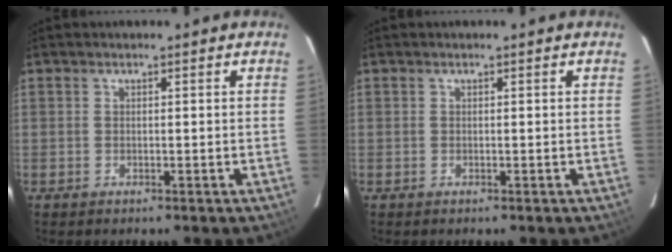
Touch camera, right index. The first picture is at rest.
{"total": 0.0}